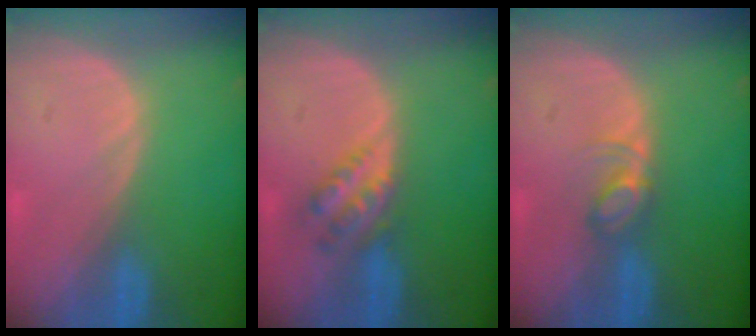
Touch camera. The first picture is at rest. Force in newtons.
{"total": 4.5, "press": 4.0, "slide": 2.0}
{"total": 3.3, "press": 3.3, "slide": 0.2}